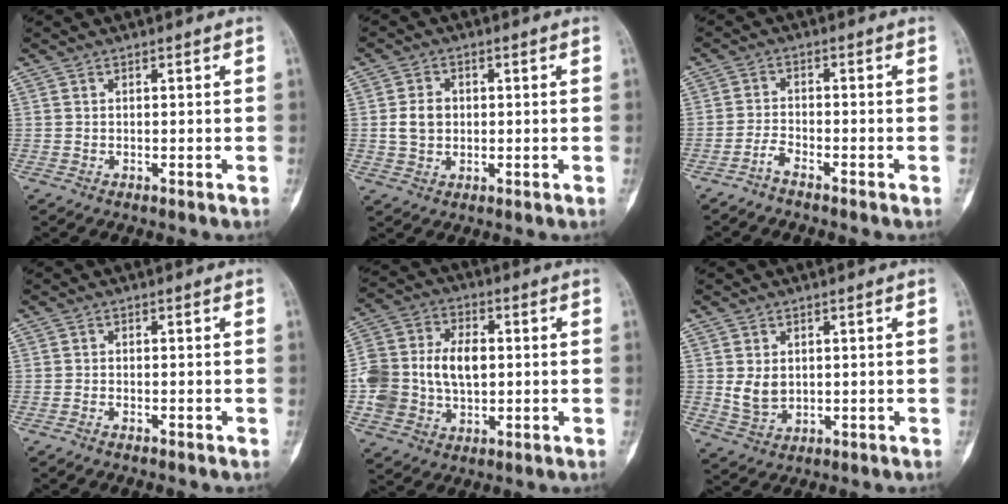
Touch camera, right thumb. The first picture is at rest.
{"total": 4.7, "force": [0.2, 3.8, 2.8], "torque": [-0.043, 0.005, 0.005]}
{"total": 2.6, "force": [-2.2, 0.6, 1.2], "torque": [-0.031, 0.016, -0.046]}
{"total": 0.7, "force": [-0.6, 0.3, 0.2], "torque": [-0.008, 0.004, -0.012]}
{"total": 16.0, "force": [-0.3, 11.3, 11.3], "torque": [-0.216, 0.022, 0.001]}
{"total": 4.6, "force": [0.5, 3.5, 3.0], "torque": [-0.041, -0.009, 0.020]}